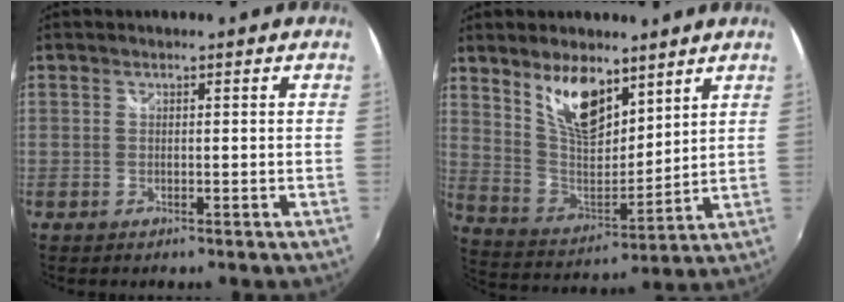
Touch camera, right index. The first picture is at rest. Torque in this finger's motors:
{"motor_torque": [0.32, 0.25, 0.25, 0.11]}